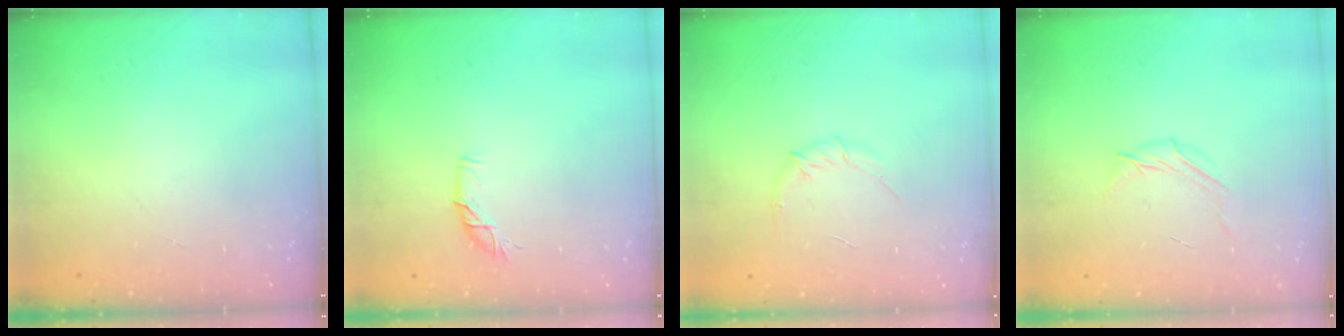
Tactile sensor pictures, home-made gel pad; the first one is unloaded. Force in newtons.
{"total": 6.1, "press": 6.1, "slide": 0.6}
{"total": 5.7, "press": 5.5, "slide": 1.6}
{"total": 5.2, "press": 5.1, "slide": 1.0}